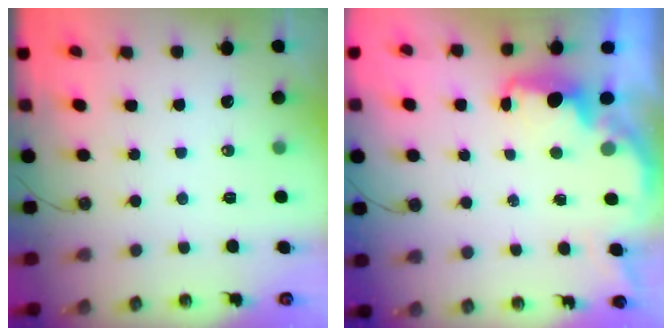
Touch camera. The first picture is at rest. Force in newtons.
{"total": 2.4, "press": 2.2, "slide": 0.8}